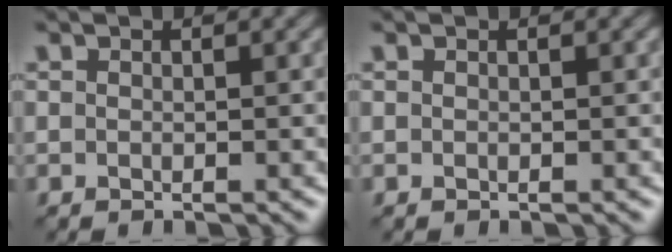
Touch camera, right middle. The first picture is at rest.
{"total": 0.0}